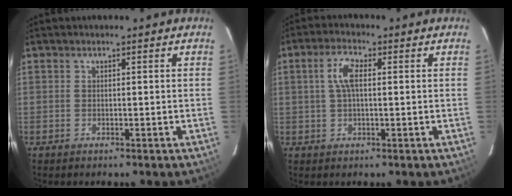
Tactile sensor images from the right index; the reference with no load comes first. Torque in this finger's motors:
{"motor_torque": [0.45, -0.12, 0.34, 0.10]}